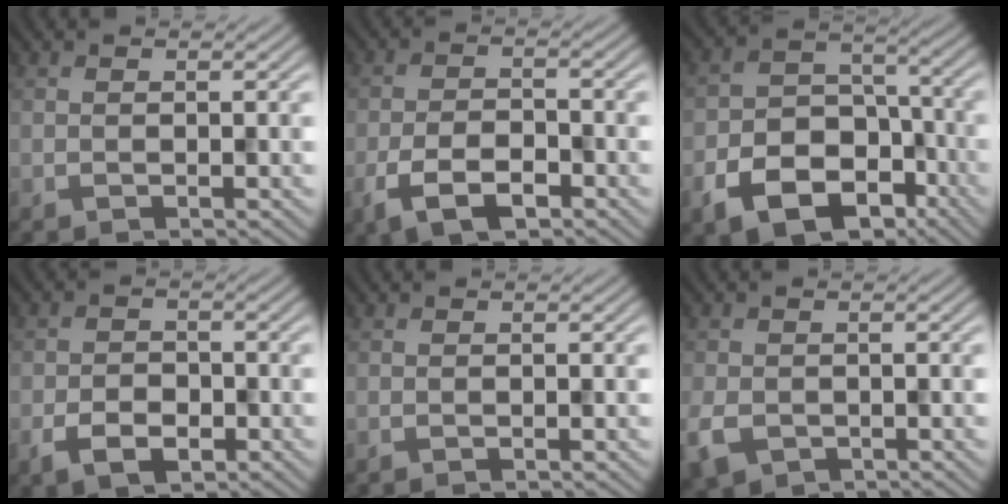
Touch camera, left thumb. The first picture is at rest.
{"total": 6.2, "force": [-3.4, 3.1, 4.1], "torque": [-0.082, -0.003, -0.070]}
{"total": 11.3, "force": [-6.0, 7.4, 6.1], "torque": [-0.121, -0.022, -0.107]}
{"total": 4.4, "force": [-2.1, 2.9, 2.6], "torque": [-0.051, -0.007, -0.043]}
{"total": 0.0}
{"total": 4.1, "force": [-1.6, 3.0, 2.2], "torque": [-0.065, -0.017, -0.036]}